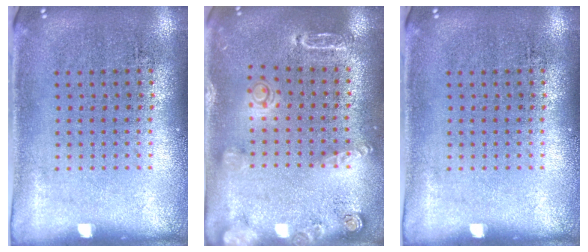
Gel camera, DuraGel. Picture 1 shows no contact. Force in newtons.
{"total": 1.8, "press": 1.8, "slide": 0.1}
{"total": 0.0}